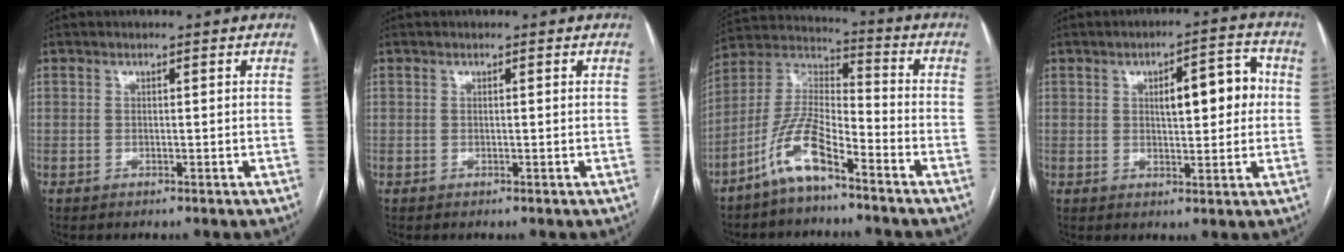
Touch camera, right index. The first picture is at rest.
{"total": 0.0}
{"total": 10.4, "force": [-6.7, 2.6, 7.5], "torque": [-0.169, 0.010, -0.134]}
{"total": 8.1, "force": [1.4, 2.6, 7.6], "torque": [-0.103, 0.024, 0.022]}